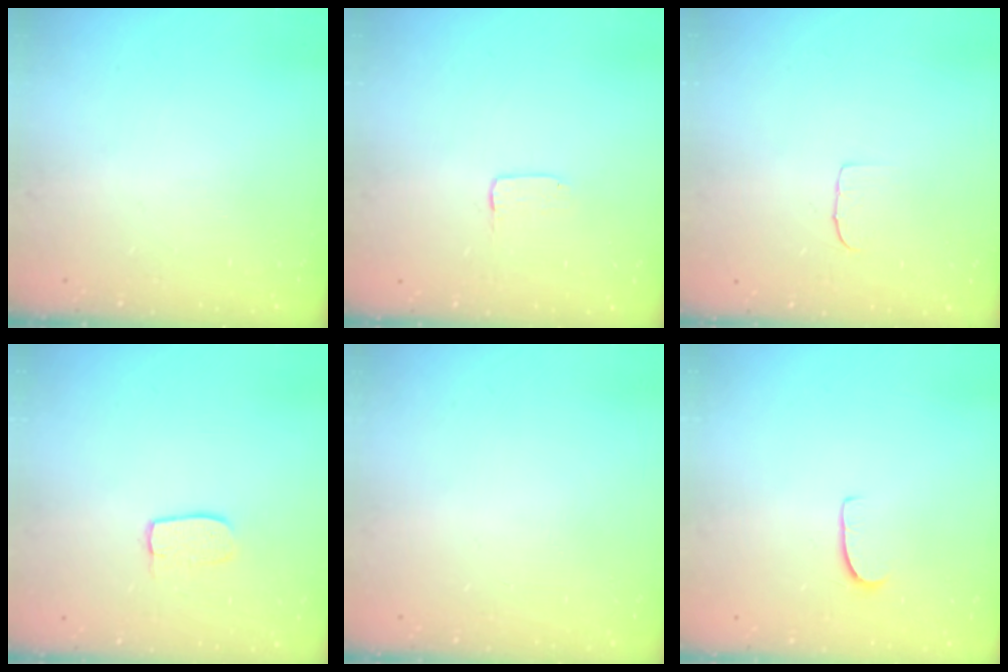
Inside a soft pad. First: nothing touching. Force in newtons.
{"total": 1.3, "press": 1.2, "slide": 0.1}
{"total": 4.3, "press": 4.3, "slide": 0.3}
{"total": 5.8, "press": 5.8, "slide": 0.4}
{"total": 0.0}
{"total": 5.7, "press": 5.7, "slide": 0.3}